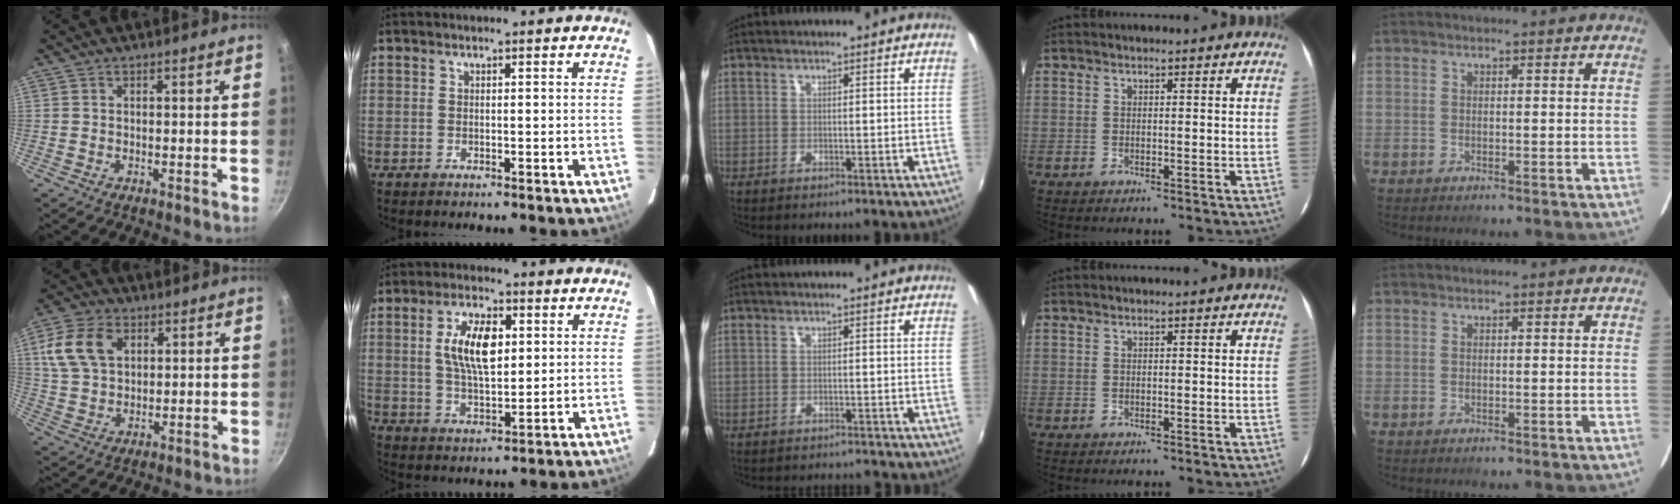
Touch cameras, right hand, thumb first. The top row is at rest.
{"thumb": {"total": 11.4, "force": [3.8, 7.7, 7.4], "torque": [-0.129, 0.002, 0.072]}, "index": {"total": 10.0, "force": [2.3, 4.5, 8.7], "torque": [-0.163, 0.008, 0.044]}, "middle": {"total": 4.1, "force": [-3.9, 1.1, 0.9], "torque": [-0.026, -0.009, -0.055]}}